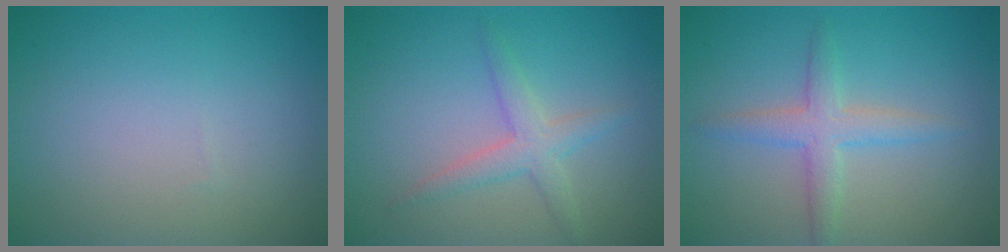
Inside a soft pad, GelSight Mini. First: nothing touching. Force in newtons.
{"total": 2.5, "press": 2.5, "slide": 0.1}
{"total": 3.0, "press": 3.0, "slide": 0.1}